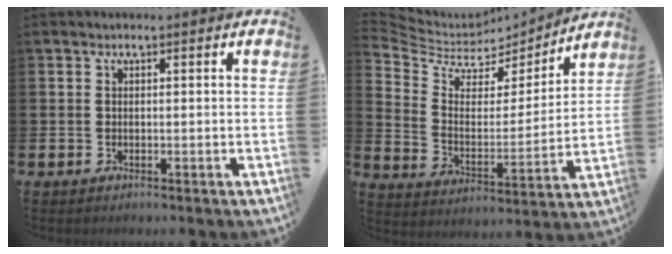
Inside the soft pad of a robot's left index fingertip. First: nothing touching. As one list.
[{"total": 5.7, "force": [4.8, 2.8, 1.2], "torque": [-0.061, -0.037, 0.078]}]